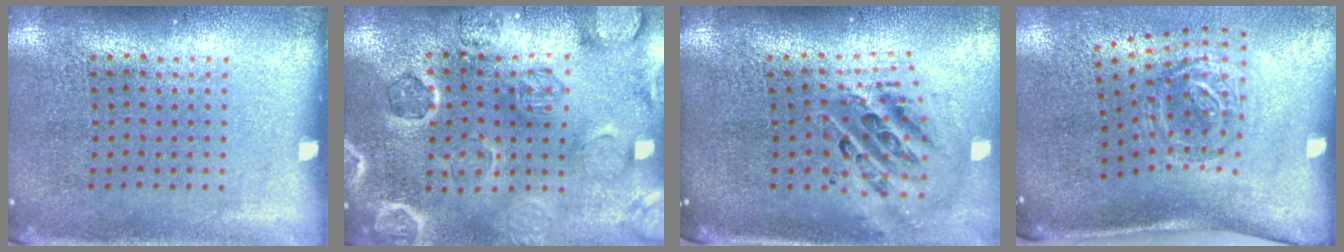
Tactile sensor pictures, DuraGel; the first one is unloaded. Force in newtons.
{"total": 1.7, "press": 1.7, "slide": 0.2}
{"total": 1.6, "press": 1.3, "slide": 0.9}
{"total": 1.9, "press": 1.2, "slide": 1.6}